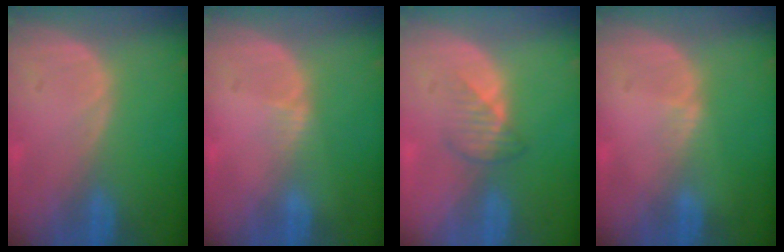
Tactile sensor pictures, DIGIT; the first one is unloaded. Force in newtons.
{"total": 1.3, "press": 1.1, "slide": 0.8}
{"total": 2.7, "press": 2.6, "slide": 0.5}
{"total": 0.8, "press": 0.8, "slide": 0.2}